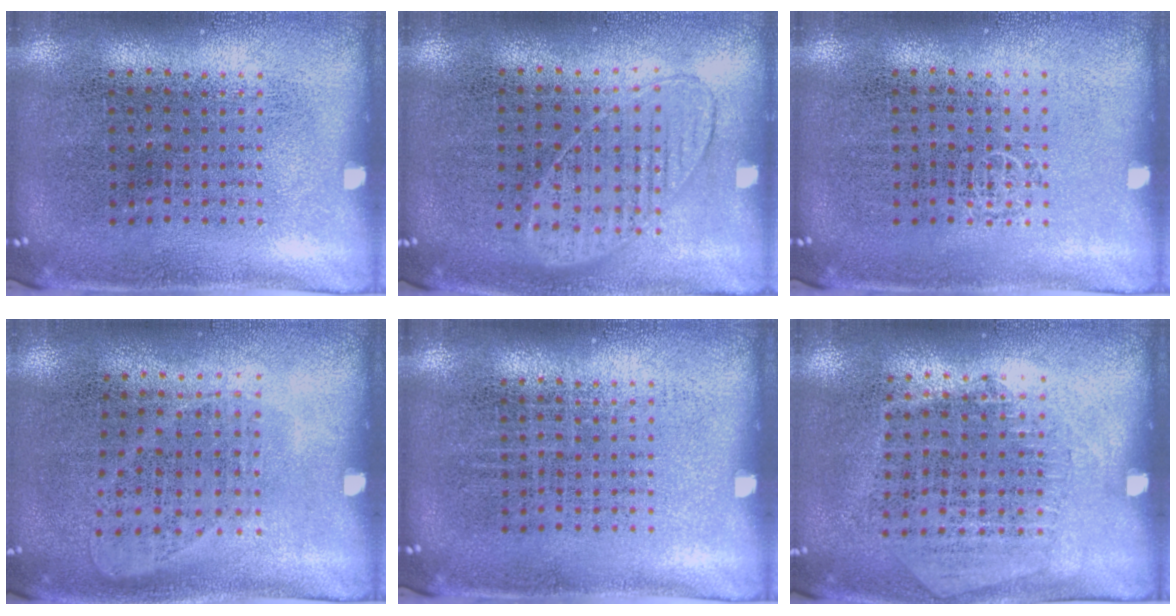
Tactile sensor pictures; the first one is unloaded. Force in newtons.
{"total": 1.0, "press": 0.9, "slide": 0.4}
{"total": 0.6, "press": 0.6, "slide": 0.1}
{"total": 1.0, "press": 0.9, "slide": 0.4}
{"total": 0.0}
{"total": 1.3, "press": 1.1, "slide": 0.6}